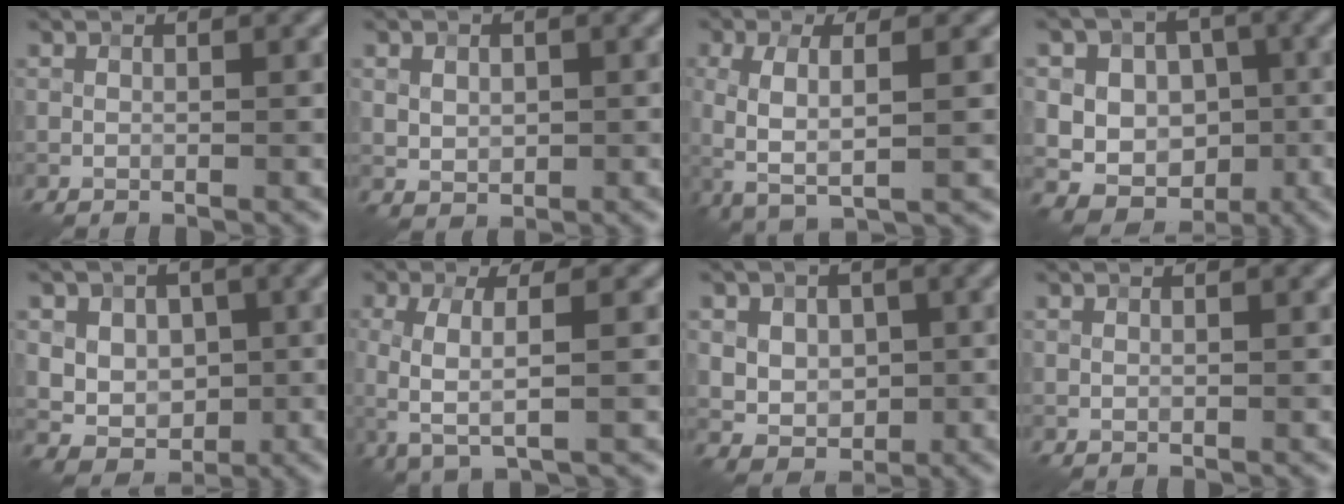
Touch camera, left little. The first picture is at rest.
{"total": 1.8, "force": [0.2, 1.5, 1.1], "torque": [-0.022, -0.002, 0.007]}
{"total": 5.2, "force": [-0.5, 1.9, 4.8], "torque": [-0.101, -0.002, -0.011]}
{"total": 11.5, "force": [0.1, 10.3, 5.1], "torque": [-0.070, 0.045, -0.020]}
{"total": 6.4, "force": [0.4, 5.3, 3.6], "torque": [-0.032, 0.020, -0.008]}
{"total": 4.3, "force": [-0.5, 1.3, 4.1], "torque": [-0.087, -0.003, -0.011]}
{"total": 5.7, "force": [0.7, 4.7, 3.2], "torque": [-0.041, 0.020, 0.004]}
{"total": 0.0}